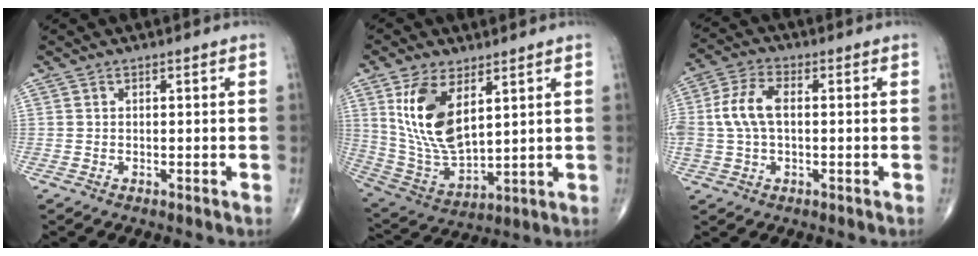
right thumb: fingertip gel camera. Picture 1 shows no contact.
{"total": 15.0, "force": [5.7, 7.3, 11.8], "torque": [-0.222, -0.027, 0.127]}
{"total": 8.3, "force": [0.5, 4.8, 6.8], "torque": [-0.152, 0.019, 0.006]}